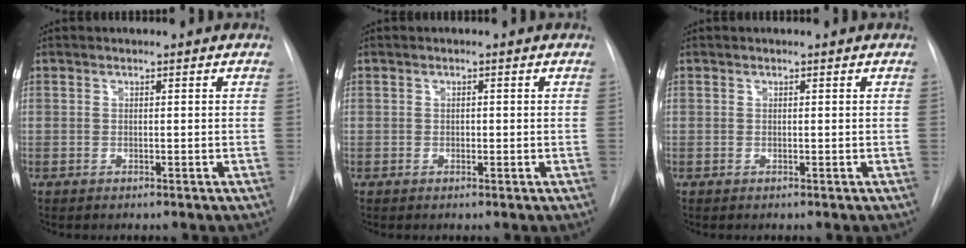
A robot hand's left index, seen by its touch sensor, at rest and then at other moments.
{"total": 0.5, "force": [-0.1, 0.4, 0.4], "torque": [-0.002, 0.002, -0.002]}
{"total": 0.0}